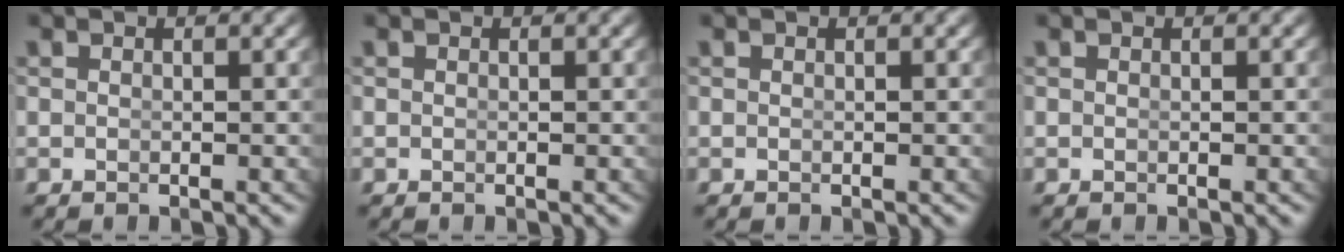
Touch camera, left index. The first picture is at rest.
{"total": 0.0}
{"total": 0.0}
{"total": 0.0}